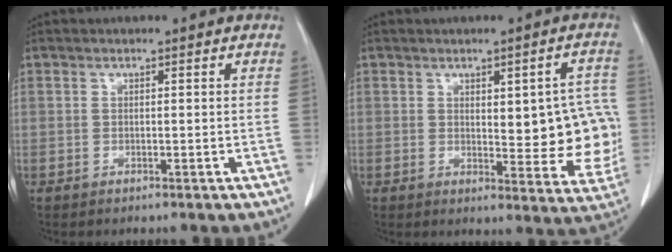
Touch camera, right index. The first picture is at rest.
{"total": 11.5, "force": [0.5, 4.1, 10.8], "torque": [-0.113, 0.003, 0.014]}